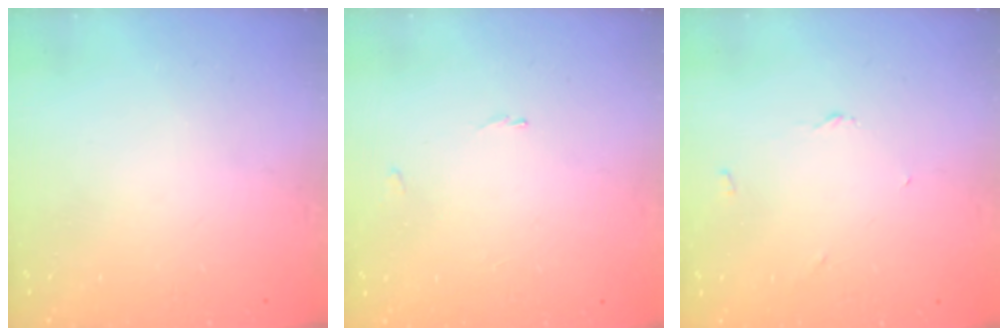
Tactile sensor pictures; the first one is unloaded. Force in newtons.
{"total": 0.7, "press": 0.5, "slide": 0.4}
{"total": 2.7, "press": 2.7, "slide": 0.3}